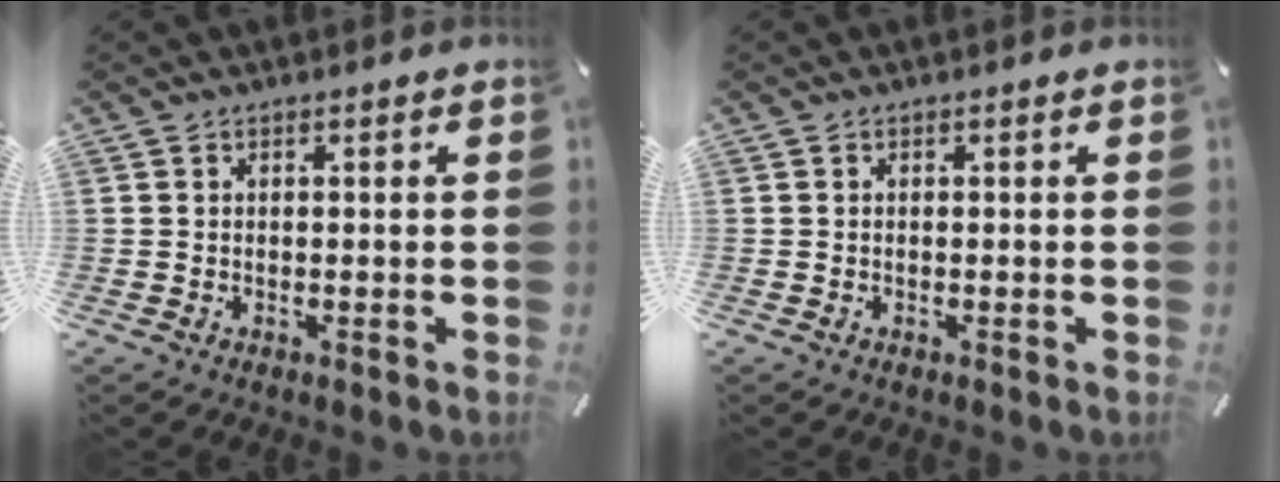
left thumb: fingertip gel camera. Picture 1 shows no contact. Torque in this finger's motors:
{"motor_torque": [0.02, 0.01, -0.03, 0.03, 0.00]}